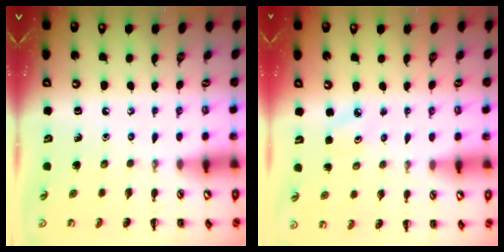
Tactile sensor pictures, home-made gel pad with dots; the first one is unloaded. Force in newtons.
{"total": 3.3, "press": 3.1, "slide": 1.0}